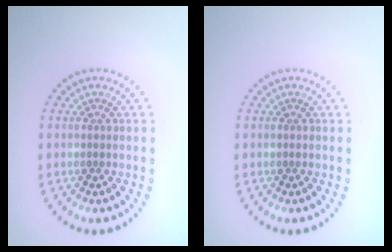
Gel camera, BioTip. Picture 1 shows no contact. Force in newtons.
{"total": 0.0}